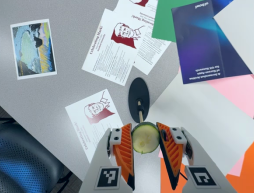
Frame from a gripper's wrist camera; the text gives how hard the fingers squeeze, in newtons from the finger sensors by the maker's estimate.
{"total": 11.3, "left": 11.4, "right": 11.3}